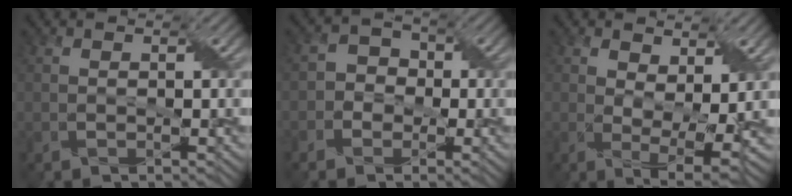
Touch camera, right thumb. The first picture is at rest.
{"total": 3.3, "force": [-1.1, 3.0, 0.8], "torque": [-0.007, 0.009, -0.033]}
{"total": 5.4, "force": [1.9, 2.3, 4.4], "torque": [-0.092, -0.007, 0.037]}